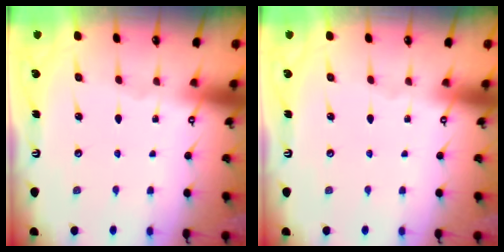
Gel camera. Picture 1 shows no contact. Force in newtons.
{"total": 0.0}